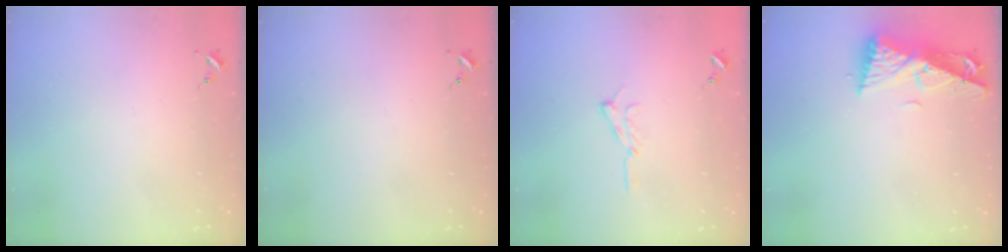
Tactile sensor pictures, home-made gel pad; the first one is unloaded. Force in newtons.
{"total": 0.0}
{"total": 6.5, "press": 6.5, "slide": 0.8}
{"total": 10.1, "press": 10.0, "slide": 1.4}